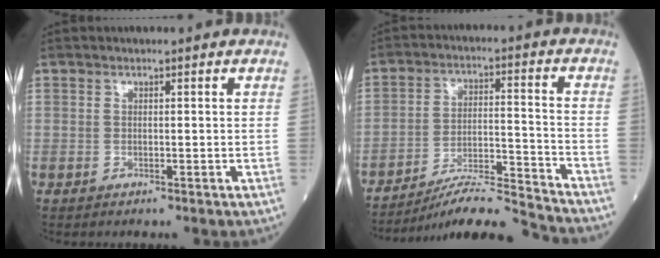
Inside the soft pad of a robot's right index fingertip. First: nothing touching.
{"total": 12.2, "force": [-11.6, -1.8, 3.2], "torque": [-0.046, 0.014, -0.203]}